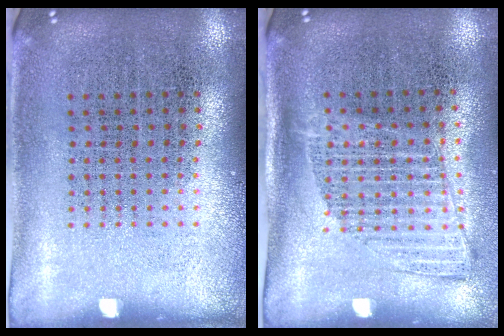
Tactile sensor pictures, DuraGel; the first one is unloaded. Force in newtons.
{"total": 1.3, "press": 1.1, "slide": 0.7}